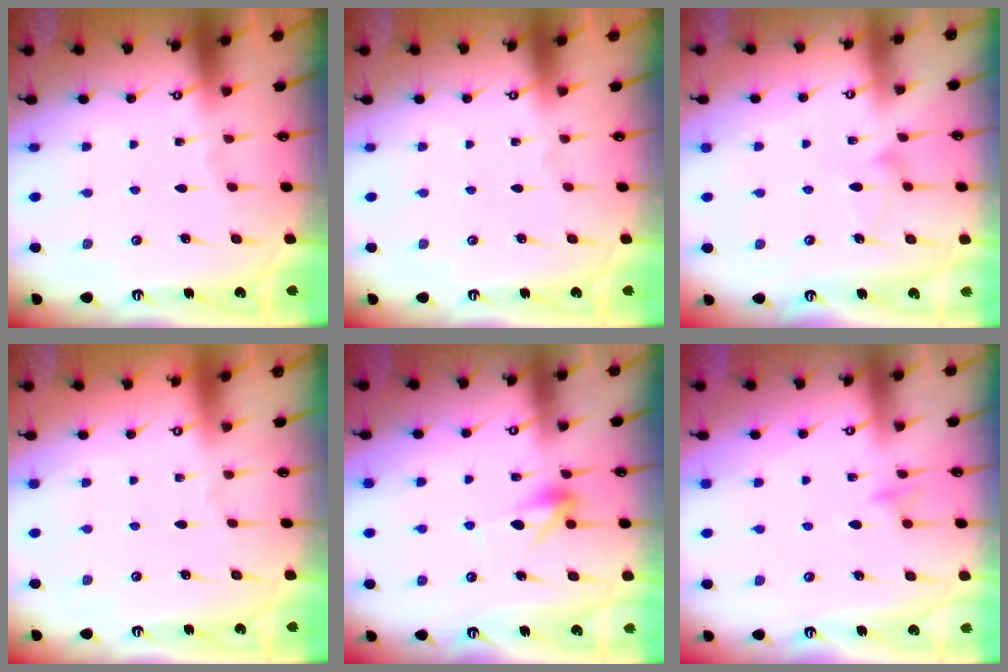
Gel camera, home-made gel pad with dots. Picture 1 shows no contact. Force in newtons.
{"total": 0.0}
{"total": 8.8, "press": 8.7, "slide": 0.5}
{"total": 4.0, "press": 4.0, "slide": 0.1}
{"total": 7.2, "press": 7.2, "slide": 0.6}
{"total": 7.7, "press": 7.6, "slide": 0.8}